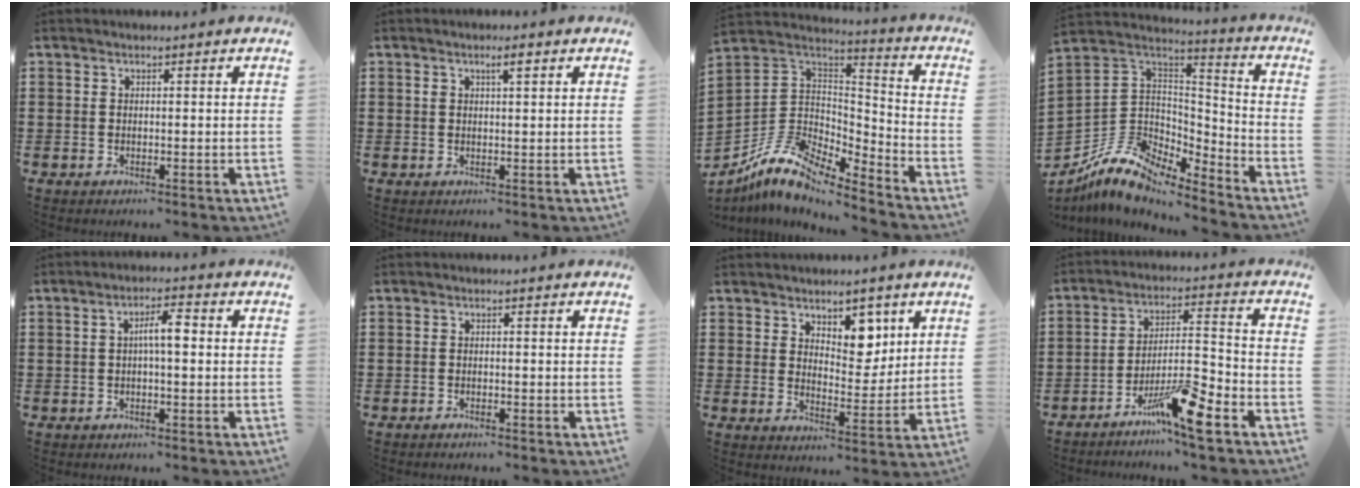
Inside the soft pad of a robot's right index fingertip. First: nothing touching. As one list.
[{"total": 2.0, "force": [0.9, 0.5, 1.7], "torque": [-0.026, 0.001, 0.011]}, {"total": 9.9, "force": [-7.6, 4.2, 4.8], "torque": [-0.122, 0.008, -0.156]}, {"total": 9.8, "force": [-7.4, 5.3, 3.7], "torque": [-0.107, 0.008, -0.149]}, {"total": 3.9, "force": [0.1, 0.8, 3.8], "torque": [-0.070, 0.009, -0.003]}, {"total": 0.6, "force": [-0.6, 0.2, 0.0], "torque": [-0.002, 0.001, -0.013]}, {"total": 5.6, "force": [4.0, 3.3, 2.2], "torque": [-0.036, -0.012, 0.068]}, {"total": 9.5, "force": [-6.2, 1.0, 7.0], "torque": [-0.131, 0.006, -0.115]}]